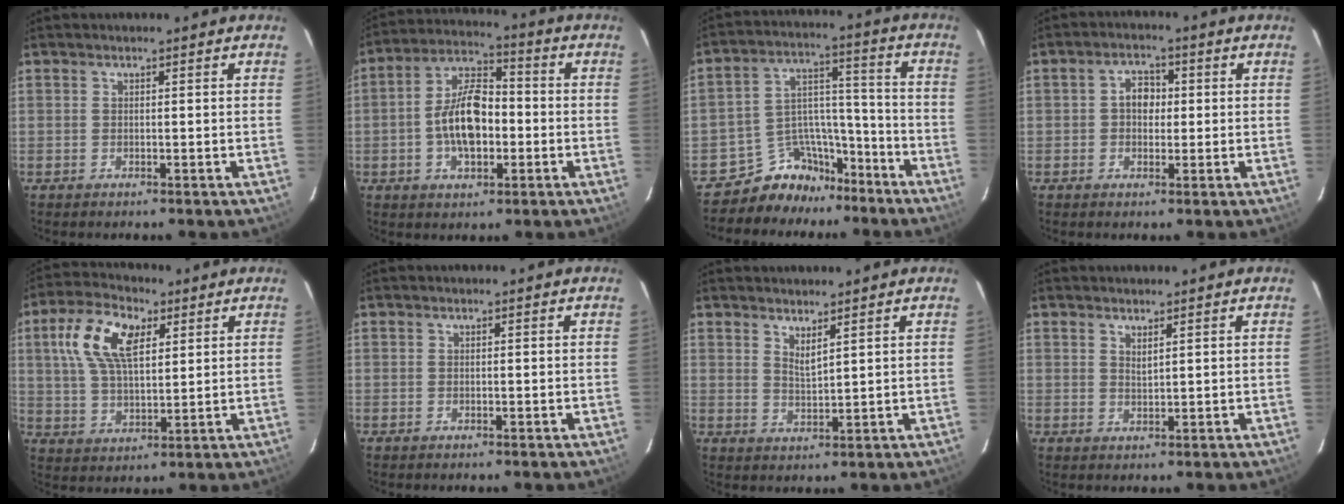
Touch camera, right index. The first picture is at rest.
{"total": 11.5, "force": [-2.0, 6.1, 9.6], "torque": [-0.185, 0.019, -0.034]}
{"total": 10.3, "force": [-8.5, 5.7, 1.1], "torque": [-0.021, 0.061, -0.141]}
{"total": 4.0, "force": [0.2, 3.2, 2.4], "torque": [-0.042, 0.016, 0.001]}
{"total": 12.0, "force": [4.4, 6.1, 9.3], "torque": [-0.188, 0.025, 0.082]}
{"total": 0.0}
{"total": 2.8, "force": [2.2, 0.3, 1.7], "torque": [-0.029, -0.003, 0.037]}
{"total": 1.5, "force": [1.1, 0.3, 1.0], "torque": [-0.018, 0.000, 0.019]}